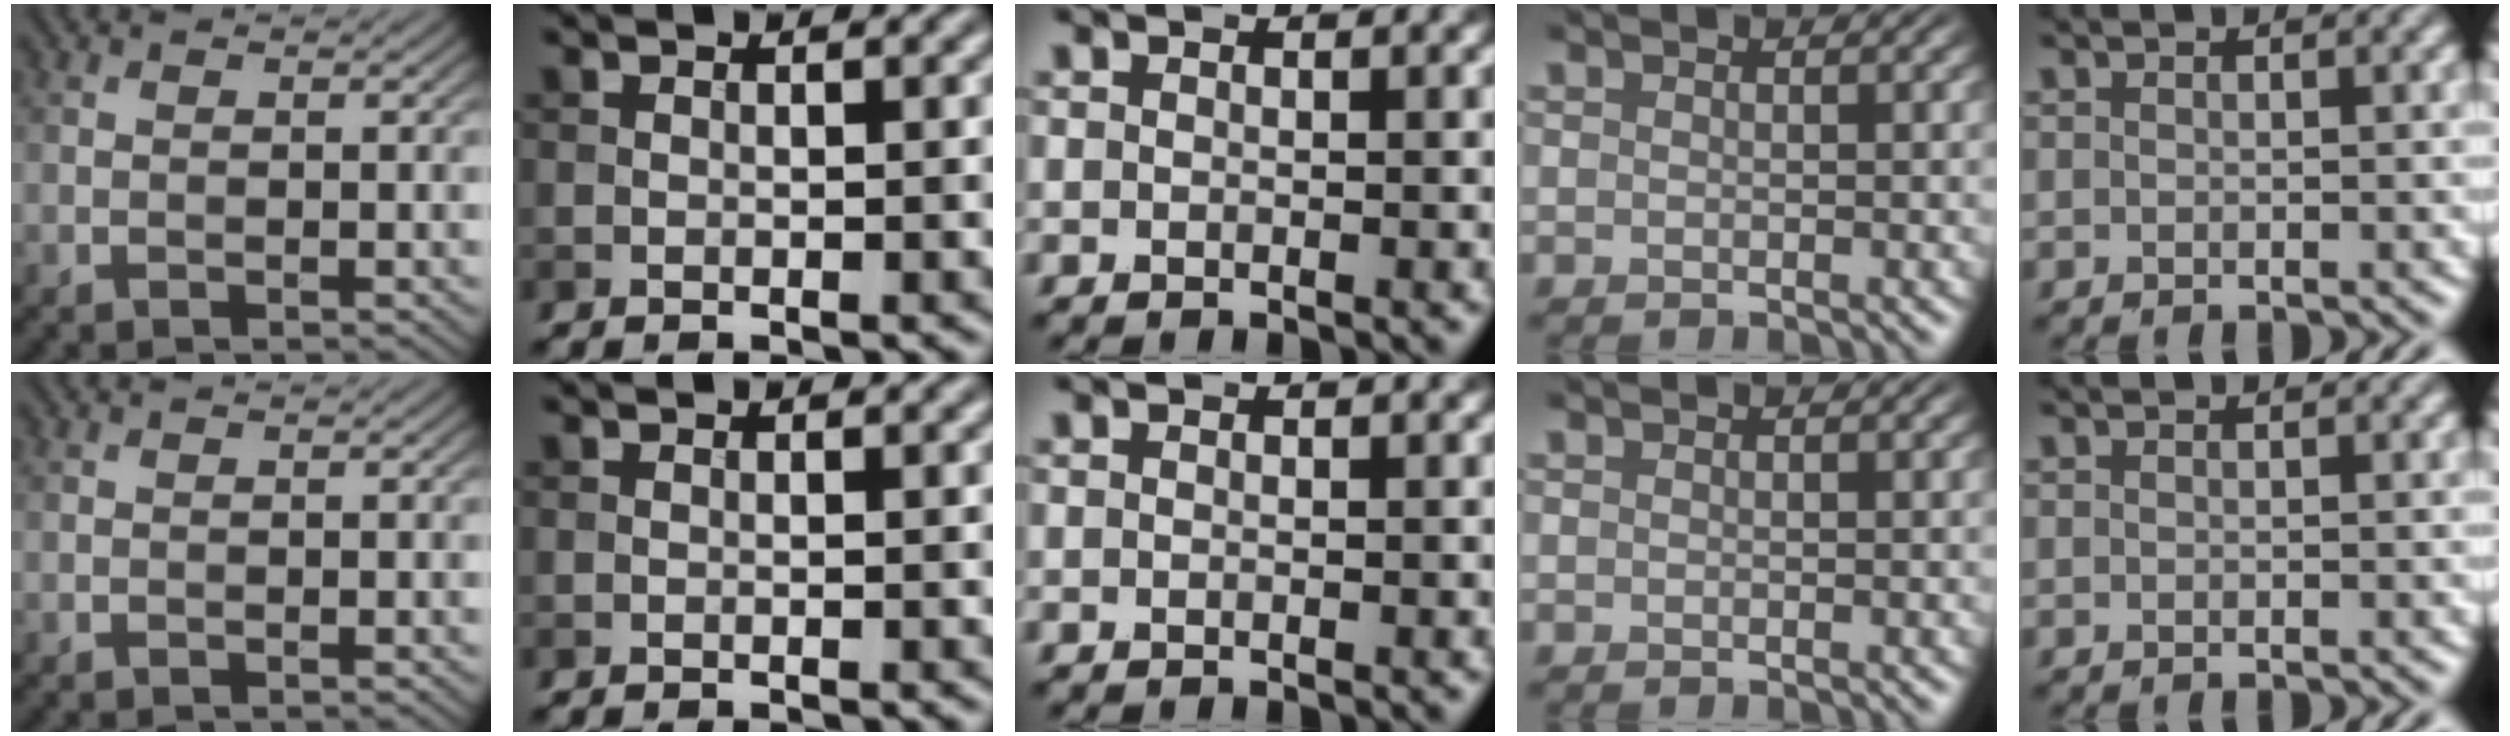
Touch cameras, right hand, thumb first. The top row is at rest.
{}